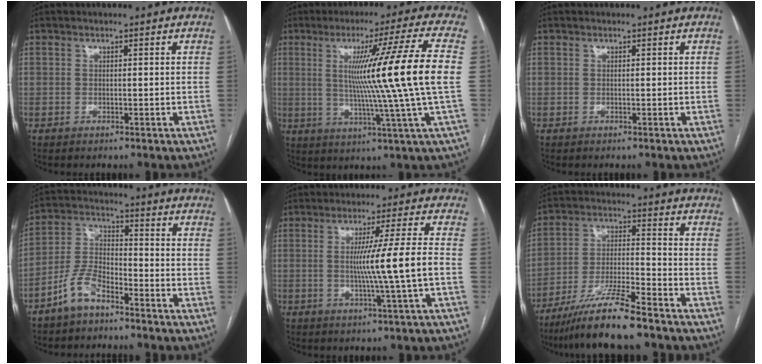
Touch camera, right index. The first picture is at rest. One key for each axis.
{"total": 17.0, "fx": 1.4, "fy": -3.7, "fz": 16.6, "tx": -0.247, "ty": -0.010, "tz": 0.014}
{"total": 0.0}
{"total": 7.4, "fx": -5.1, "fy": 2.9, "fz": 4.4, "tx": -0.105, "ty": 0.009, "tz": -0.103}
{"total": 8.9, "fx": -0.8, "fy": -2.2, "fz": 8.6, "tx": -0.145, "ty": -0.007, "tz": -0.009}
{"total": 11.2, "fx": -8.9, "fy": 0.2, "fz": 6.8, "tx": -0.127, "ty": -0.021, "tz": -0.162}